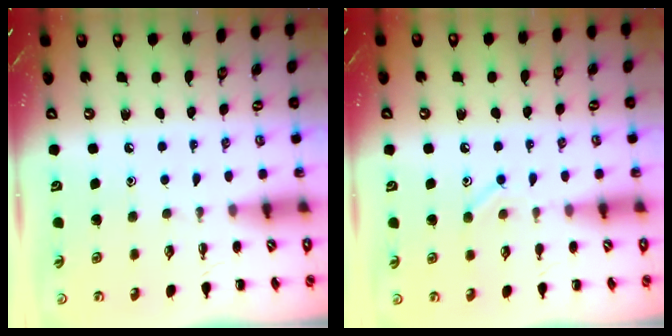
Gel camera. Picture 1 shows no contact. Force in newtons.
{"total": 8.4, "press": 8.2, "slide": 1.5}